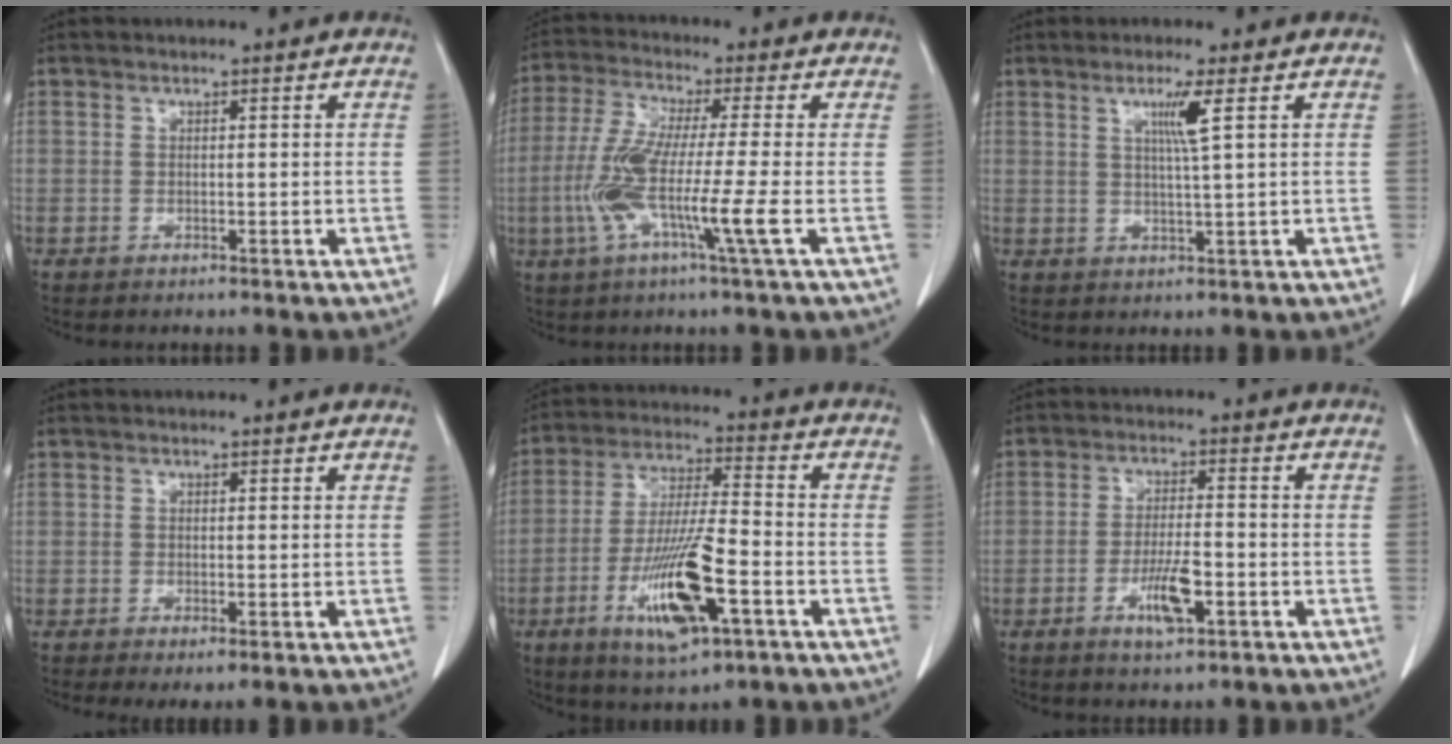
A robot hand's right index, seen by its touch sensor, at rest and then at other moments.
{"total": 10.9, "force": [-2.8, -0.7, 10.5], "torque": [-0.217, -0.018, -0.063]}
{"total": 3.9, "force": [1.5, -0.9, 3.5], "torque": [-0.066, -0.006, 0.028]}
{"total": 1.8, "force": [-0.6, 0.6, 1.6], "torque": [-0.027, -0.005, -0.005]}
{"total": 14.1, "force": [-5.5, 2.6, 12.7], "torque": [-0.247, -0.015, -0.093]}
{"total": 6.2, "force": [-2.5, 1.4, 5.5], "torque": [-0.104, -0.004, -0.041]}